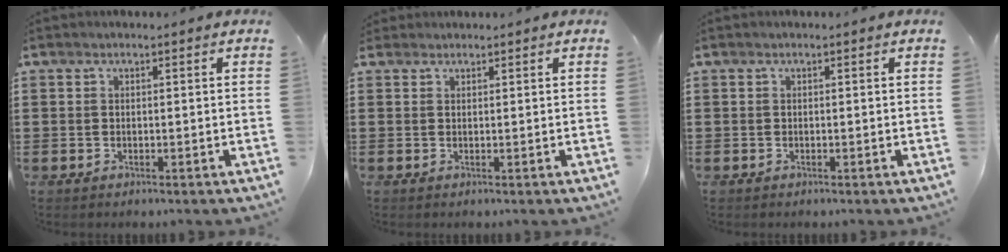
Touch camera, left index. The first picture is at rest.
{"total": 0.8, "force": [0.8, 0.1, 0.0], "torque": [-0.003, 0.000, 0.016]}
{"total": 0.0}